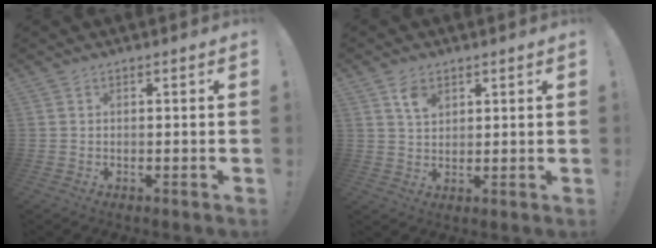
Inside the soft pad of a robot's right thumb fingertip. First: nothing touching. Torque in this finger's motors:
{"motor_torque": [0.39, 0.11, 0.35, -0.04, 0.02]}